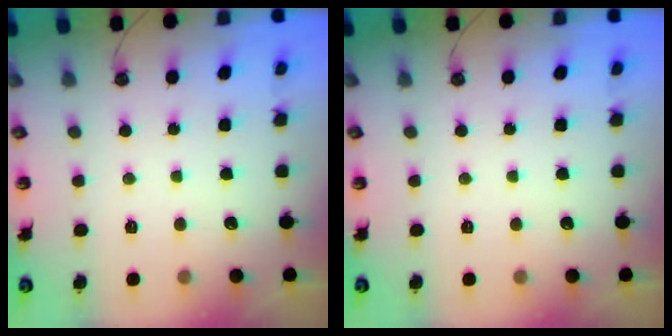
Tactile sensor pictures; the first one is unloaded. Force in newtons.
{"total": 0.0}